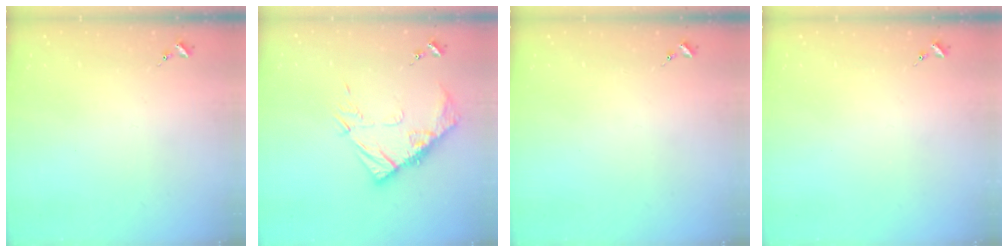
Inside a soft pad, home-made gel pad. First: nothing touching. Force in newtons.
{"total": 12.2, "press": 12.1, "slide": 0.9}
{"total": 0.0}
{"total": 0.0}